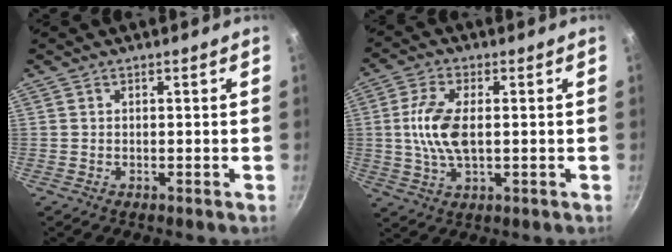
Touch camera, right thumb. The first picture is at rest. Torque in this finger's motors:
{"motor_torque": [1.42, 1.26, 1.04, -0.40, 0.19]}